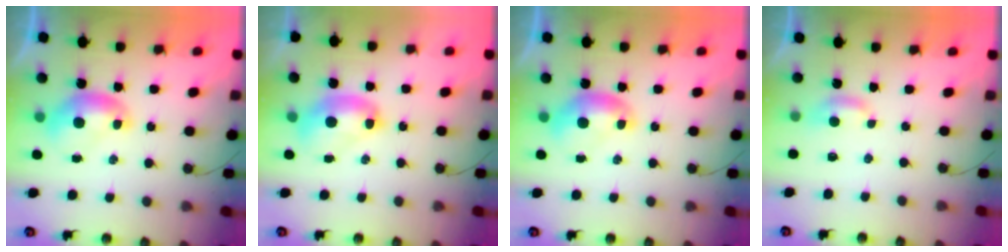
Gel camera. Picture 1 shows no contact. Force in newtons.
{"total": 2.9, "press": 2.9, "slide": 0.1}
{"total": 0.0}
{"total": 2.7, "press": 2.7, "slide": 0.4}